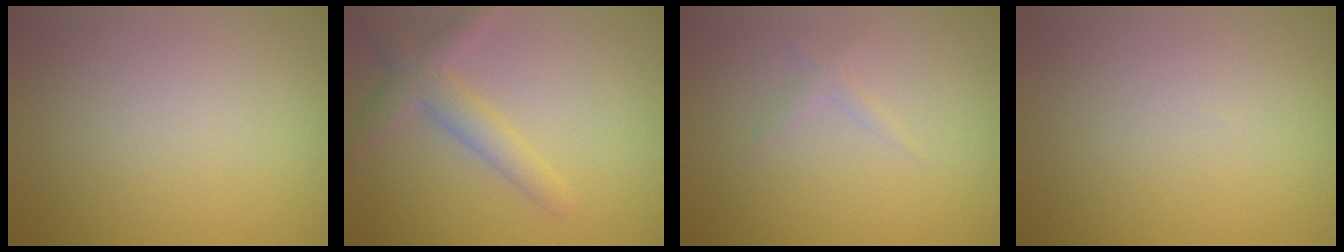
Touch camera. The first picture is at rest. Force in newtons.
{"total": 3.3, "press": 3.3, "slide": 0.2}
{"total": 0.9, "press": 0.9, "slide": 0.0}
{"total": 0.0}